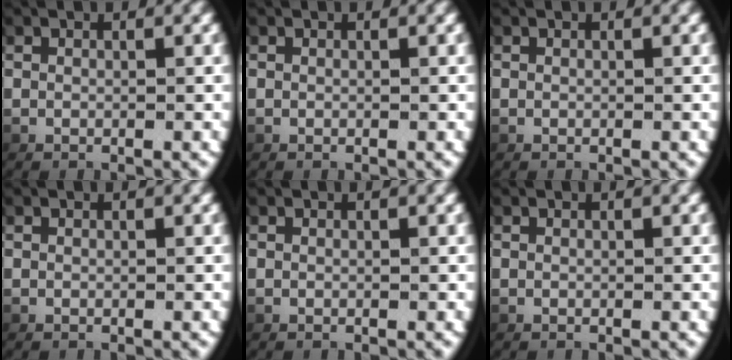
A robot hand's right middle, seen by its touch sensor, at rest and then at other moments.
{"total": 0.0}
{"total": 0.0}
{"total": 0.0}
{"total": 0.0}
{"total": 0.0}